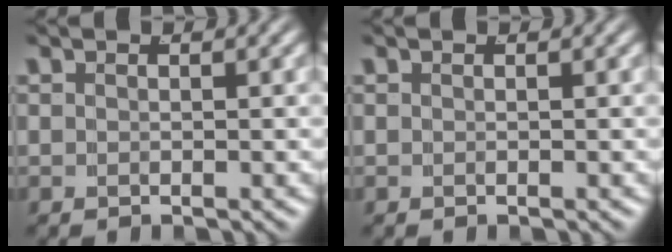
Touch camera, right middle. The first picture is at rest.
{"total": 0.0}